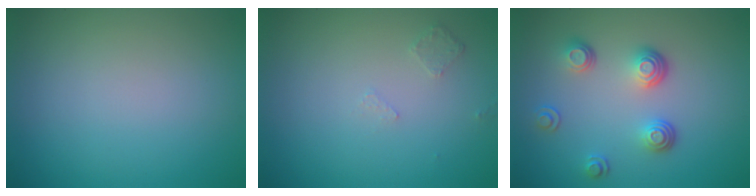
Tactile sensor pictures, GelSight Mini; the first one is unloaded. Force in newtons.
{"total": 0.6, "press": 0.5, "slide": 0.4}
{"total": 3.5, "press": 2.6, "slide": 2.4}